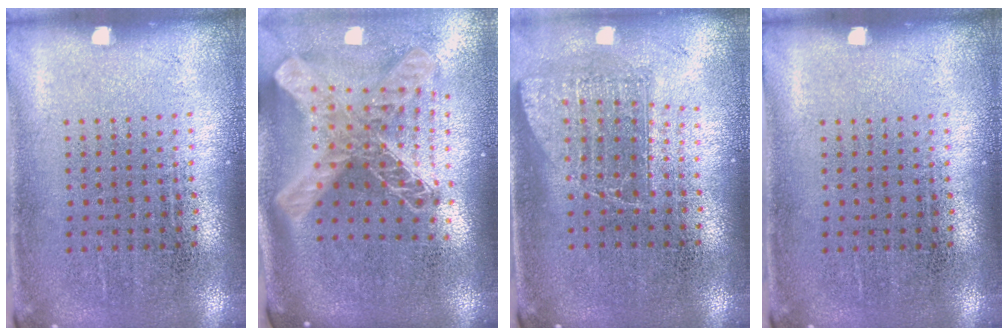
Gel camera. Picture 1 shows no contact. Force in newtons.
{"total": 2.9, "press": 2.0, "slide": 2.1}
{"total": 1.4, "press": 1.1, "slide": 0.9}
{"total": 0.0}